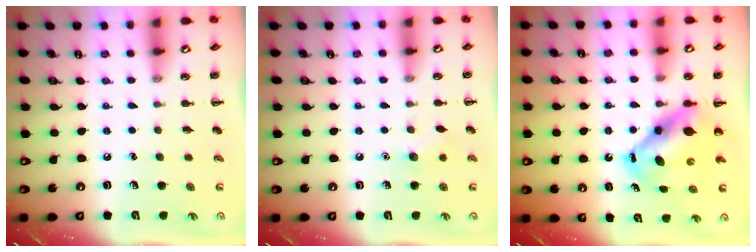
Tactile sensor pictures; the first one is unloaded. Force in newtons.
{"total": 6.0, "press": 5.8, "slide": 1.7}
{"total": 6.9, "press": 6.8, "slide": 1.6}